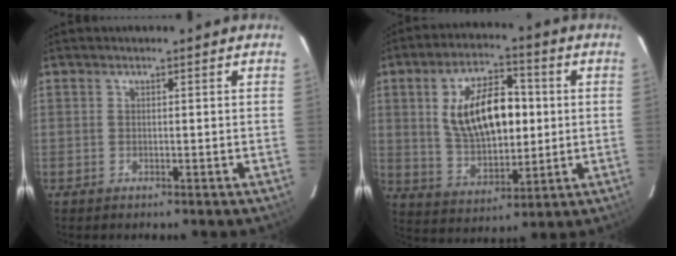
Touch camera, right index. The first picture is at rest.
{"total": 15.7, "force": [2.2, 8.1, 13.2], "torque": [-0.234, 0.015, 0.053]}